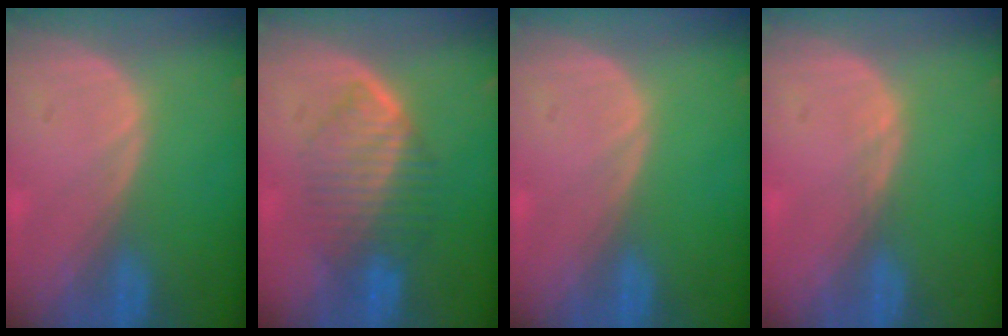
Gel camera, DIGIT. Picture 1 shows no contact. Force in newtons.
{"total": 6.7, "press": 6.7, "slide": 0.7}
{"total": 0.0}
{"total": 0.8, "press": 0.6, "slide": 0.5}